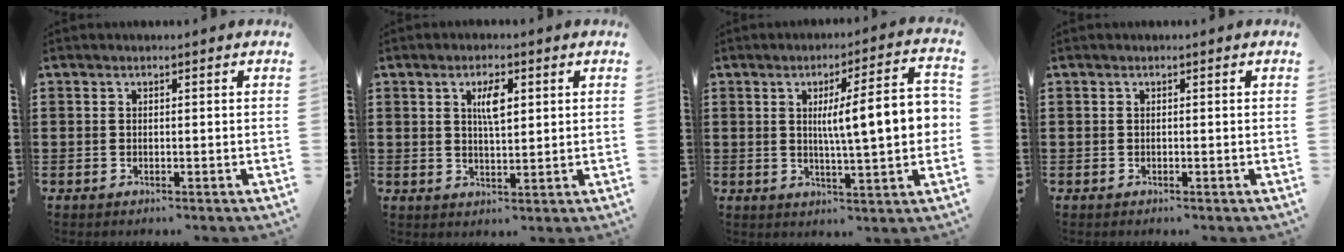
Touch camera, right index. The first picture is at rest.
{"total": 4.1, "force": [1.3, 1.3, 3.6], "torque": [-0.067, 0.005, 0.018]}
{"total": 10.7, "force": [1.1, 1.9, 10.5], "torque": [-0.164, -0.002, 0.010]}
{"total": 0.0}